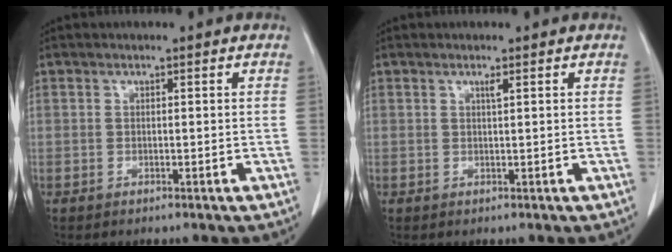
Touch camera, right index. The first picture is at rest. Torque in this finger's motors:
{"motor_torque": [-0.02, 0.03, 0.00, 0.00]}